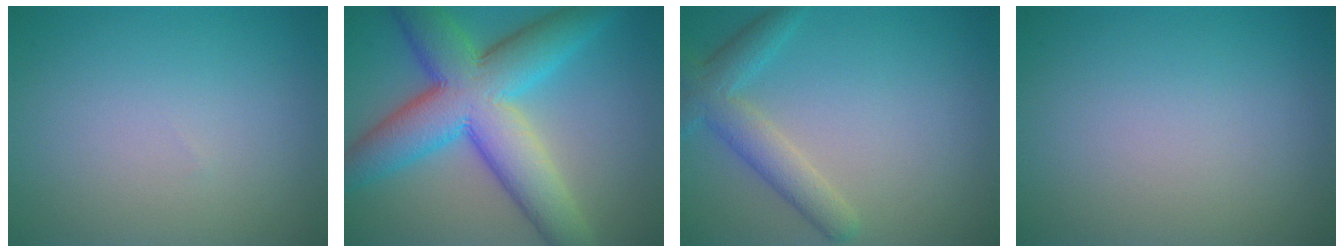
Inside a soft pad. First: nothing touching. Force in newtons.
{"total": 11.4, "press": 11.4, "slide": 0.1}
{"total": 3.7, "press": 3.7, "slide": 0.1}
{"total": 0.0}